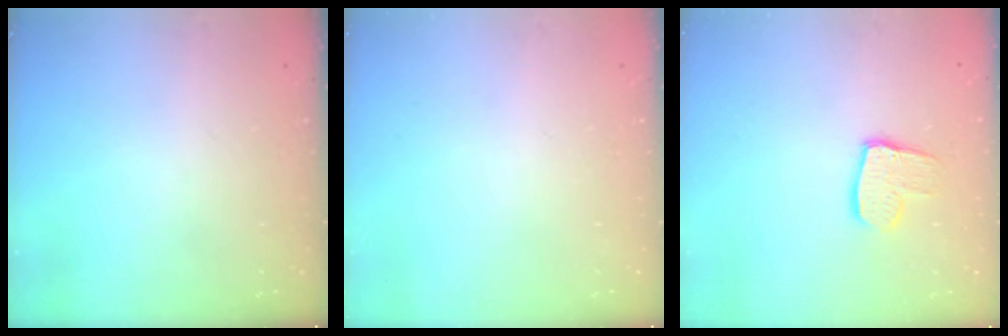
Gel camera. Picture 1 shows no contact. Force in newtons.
{"total": 0.0}
{"total": 10.1, "press": 10.0, "slide": 0.8}